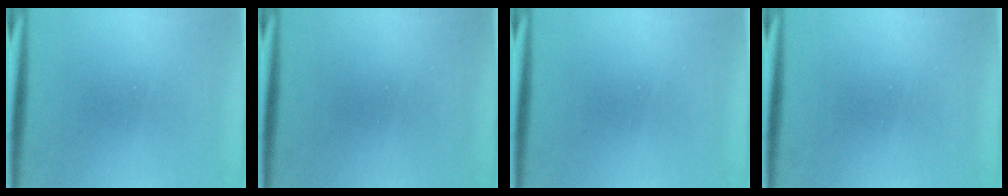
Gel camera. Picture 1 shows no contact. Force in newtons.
{"total": 0.0}
{"total": 0.0}
{"total": 0.0}